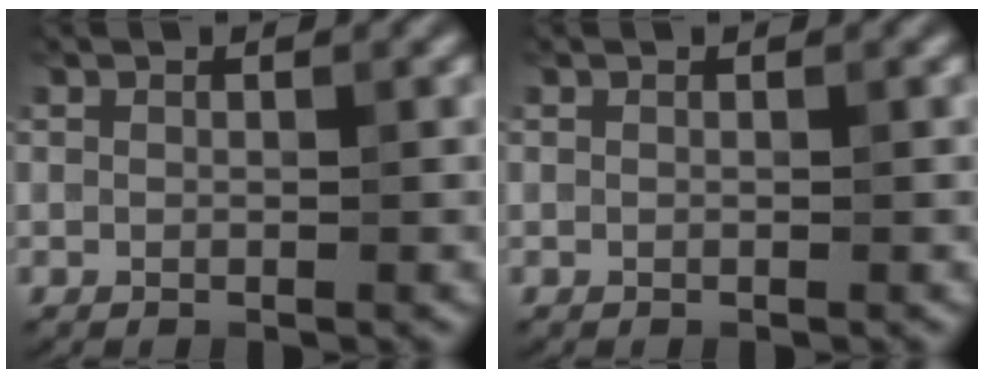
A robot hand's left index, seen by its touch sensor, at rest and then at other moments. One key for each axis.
{"total": 0.0}